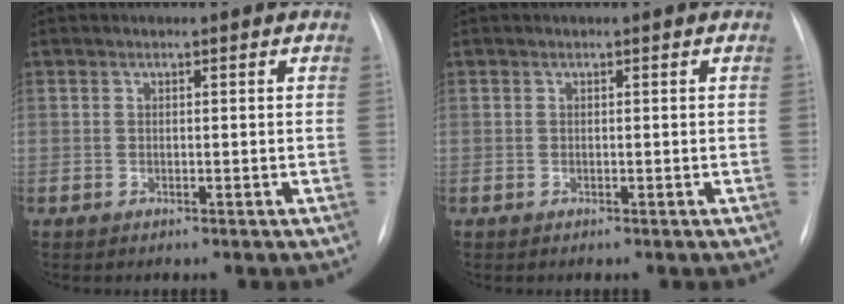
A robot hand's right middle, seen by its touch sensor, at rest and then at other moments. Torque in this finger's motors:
{"motor_torque": [-0.04, -0.03, 0.00, 0.00]}